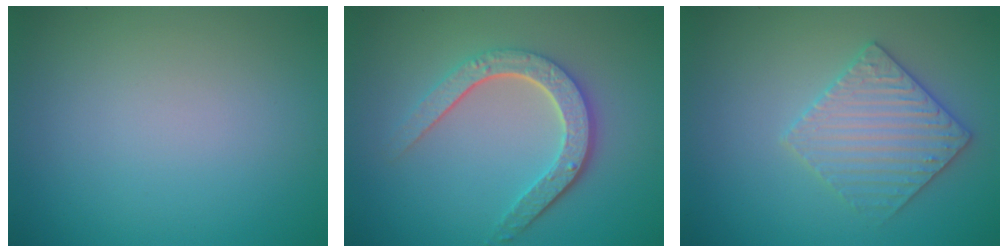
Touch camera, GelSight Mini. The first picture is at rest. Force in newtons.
{"total": 4.6, "press": 3.6, "slide": 3.0}
{"total": 3.5, "press": 3.5, "slide": 0.5}